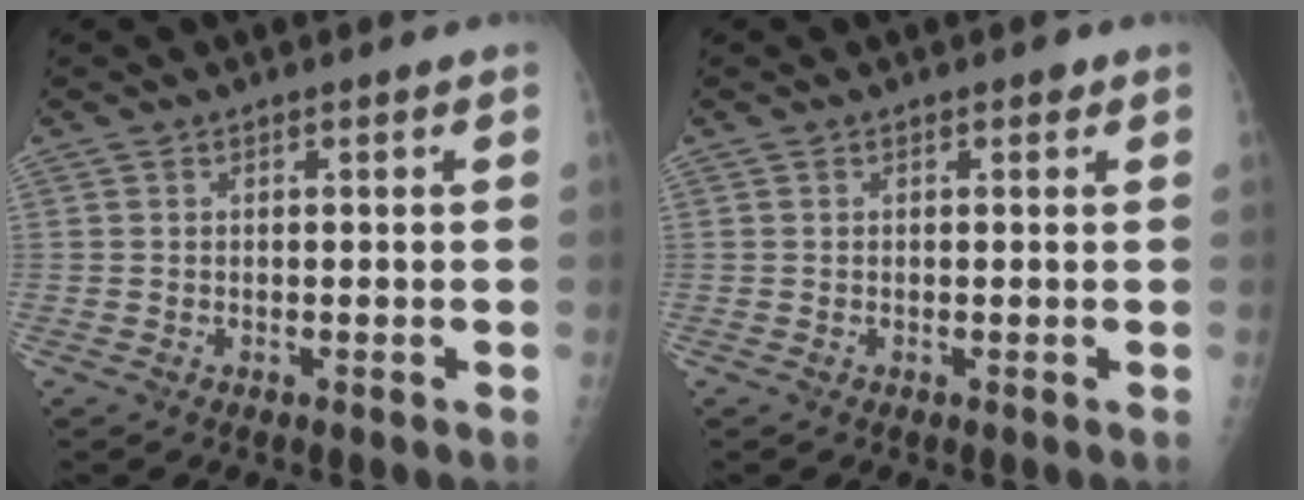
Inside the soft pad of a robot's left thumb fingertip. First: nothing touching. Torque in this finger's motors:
{"motor_torque": [0.06, -0.10, 0.00, 0.10, 0.00]}